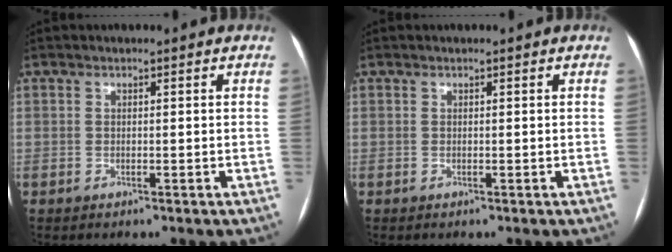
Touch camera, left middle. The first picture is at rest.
{"total": 0.0}